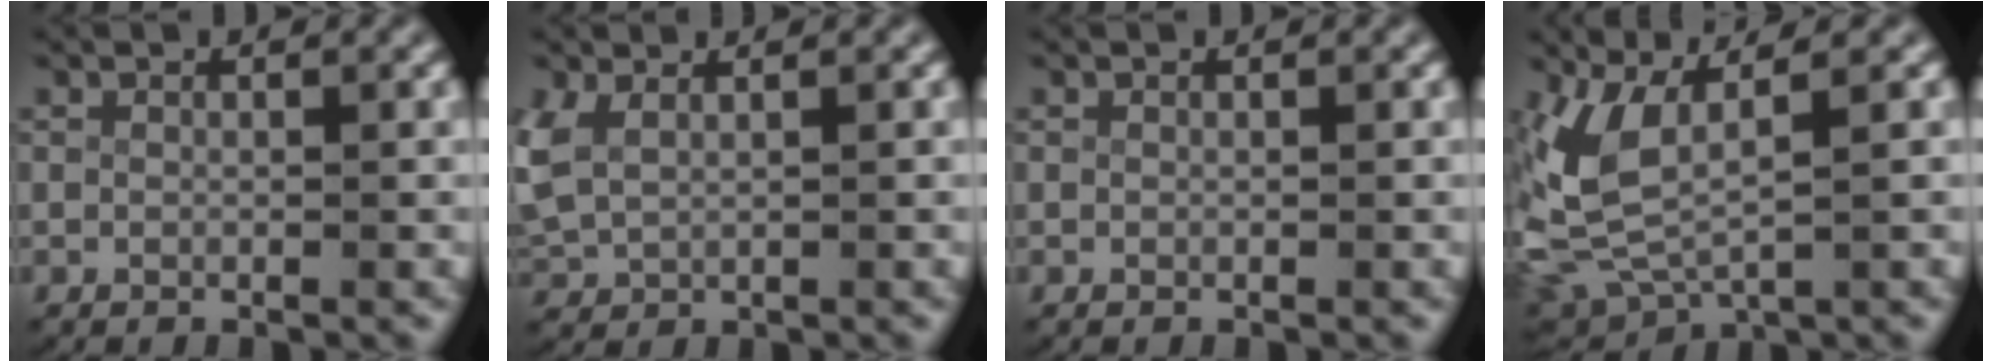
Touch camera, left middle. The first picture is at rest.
{"total": 3.0, "force": [0.6, 2.4, 1.6], "torque": [-0.064, -0.011, 0.027]}
{"total": 0.0}
{"total": 5.9, "force": [1.2, 4.1, 4.1], "torque": [-0.130, -0.018, 0.035]}